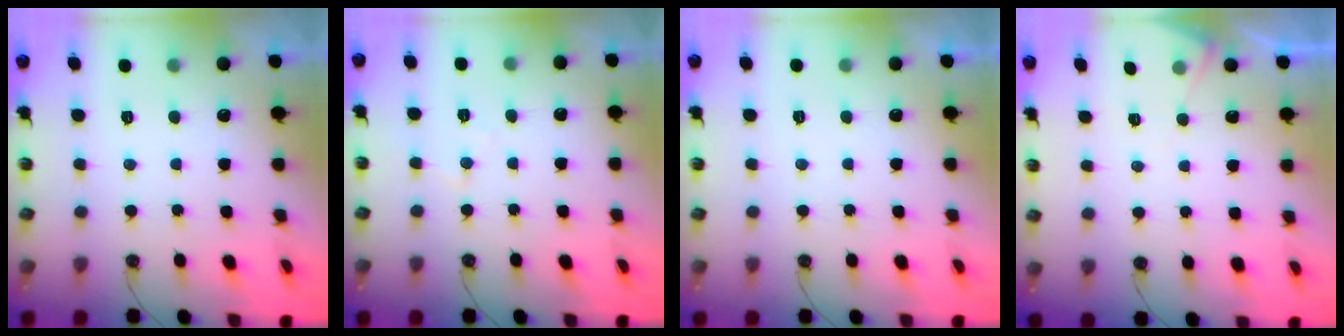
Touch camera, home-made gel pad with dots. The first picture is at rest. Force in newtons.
{"total": 5.2, "press": 5.1, "slide": 0.8}
{"total": 2.7, "press": 2.7, "slide": 0.4}
{"total": 5.3, "press": 5.3, "slide": 0.5}